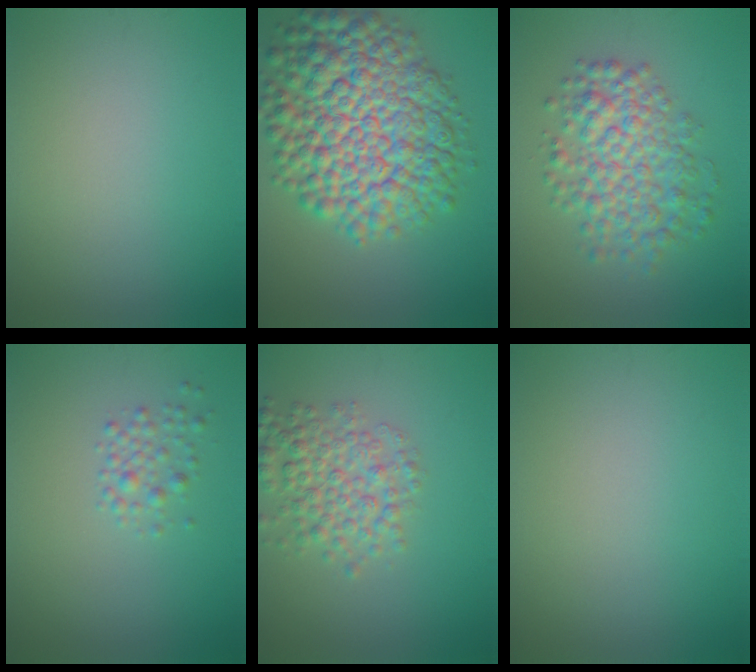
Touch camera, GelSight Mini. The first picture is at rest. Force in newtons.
{"total": 12.8, "press": 12.8, "slide": 0.4}
{"total": 5.8, "press": 5.8, "slide": 0.1}
{"total": 1.7, "press": 1.7, "slide": 0.1}
{"total": 4.4, "press": 4.4, "slide": 0.1}
{"total": 0.0}